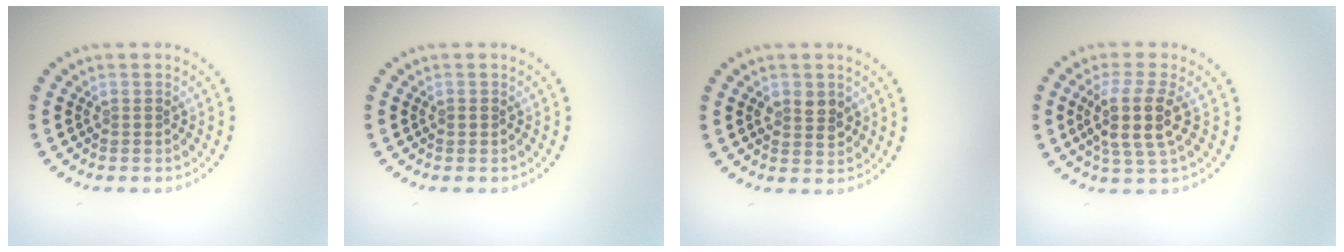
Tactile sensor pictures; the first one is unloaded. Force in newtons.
{"total": 0.6, "press": 0.6, "slide": 0.1}
{"total": 2.2, "press": 2.1, "slide": 0.2}
{"total": 4.1, "press": 3.4, "slide": 2.2}